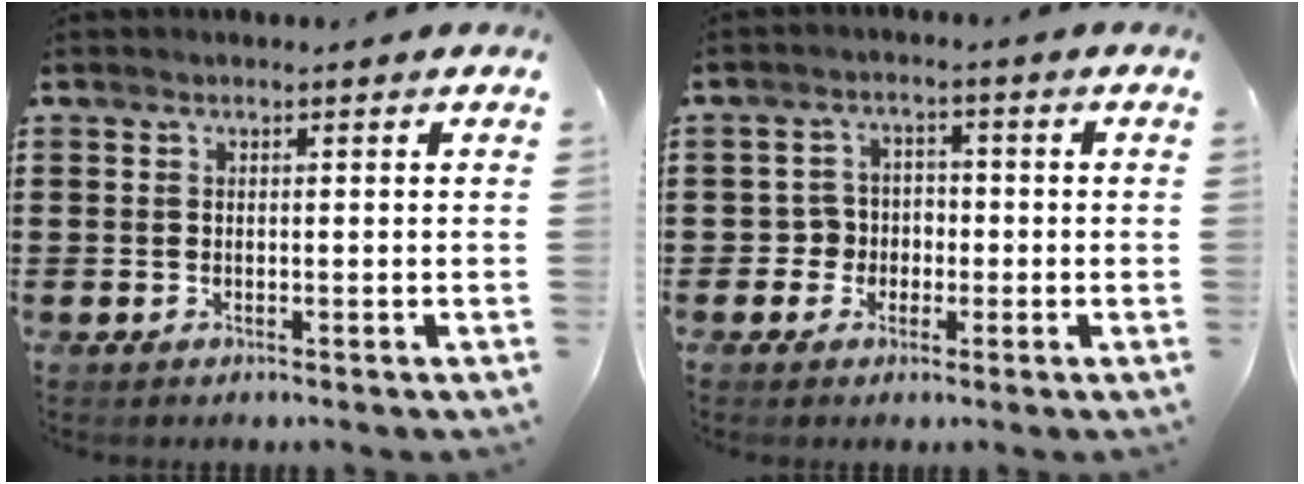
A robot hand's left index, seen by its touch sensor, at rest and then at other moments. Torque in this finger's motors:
{"motor_torque": [-0.08, 0.19, 0.05, -0.01]}